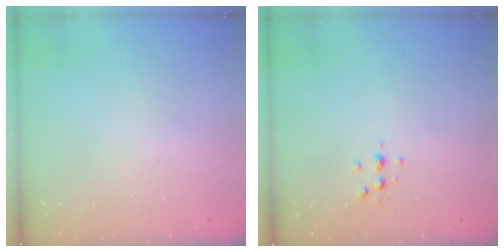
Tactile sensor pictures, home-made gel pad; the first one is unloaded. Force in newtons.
{"total": 4.3, "press": 4.2, "slide": 1.1}